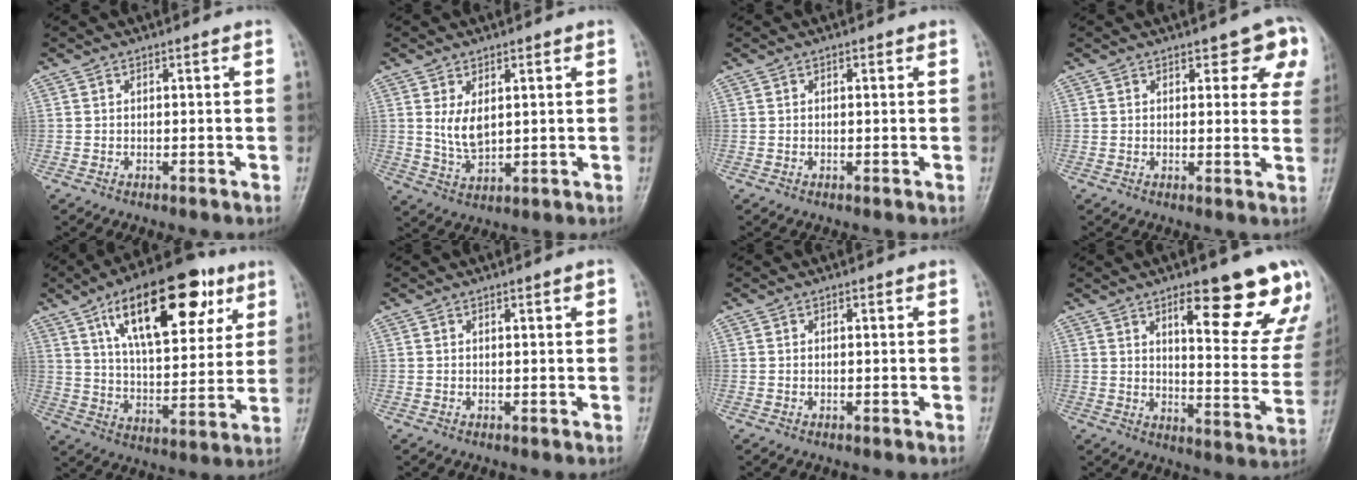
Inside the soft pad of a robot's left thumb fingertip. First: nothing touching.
{"total": 5.3, "force": [1.5, 3.0, 4.2], "torque": [-0.067, -0.014, 0.037]}
{"total": 0.7, "force": [0.3, 0.4, 0.5], "torque": [-0.006, 0.001, 0.002]}
{"total": 7.8, "force": [4.3, 3.6, 5.4], "torque": [-0.022, -0.018, 0.042]}
{"total": 24.6, "force": [11.7, 10.9, 18.7], "torque": [-0.258, -0.020, 0.191]}
{"total": 1.1, "force": [0.5, 0.3, 1.0], "torque": [-0.014, 0.001, 0.007]}
{"total": 0.0}
{"total": 19.4, "force": [11.7, 5.7, 14.4], "torque": [-0.133, -0.060, 0.160]}